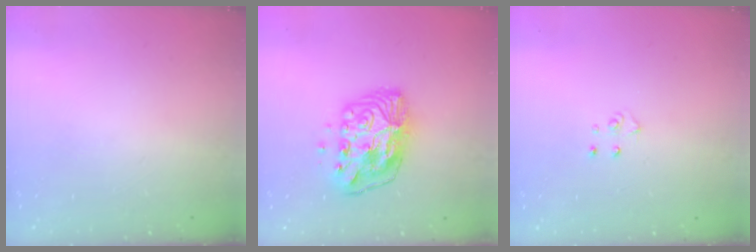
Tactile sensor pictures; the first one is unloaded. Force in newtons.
{"total": 11.0, "press": 11.0, "slide": 0.5}
{"total": 4.5, "press": 4.4, "slide": 0.5}